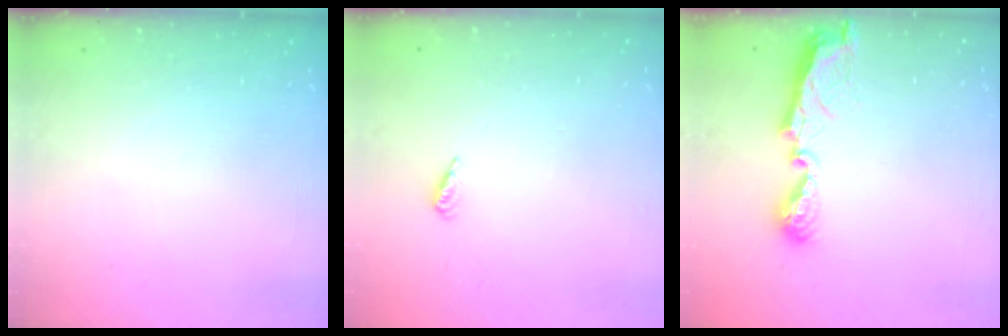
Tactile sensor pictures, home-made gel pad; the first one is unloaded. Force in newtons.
{"total": 2.6, "press": 2.2, "slide": 1.3}
{"total": 7.7, "press": 7.6, "slide": 0.7}